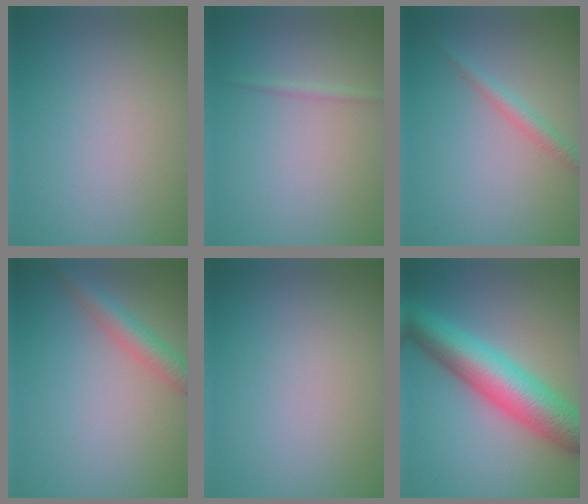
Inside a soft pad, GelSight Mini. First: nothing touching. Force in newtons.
{"total": 0.8, "press": 0.8, "slide": 0.0}
{"total": 1.7, "press": 1.7, "slide": 0.1}
{"total": 3.1, "press": 3.1, "slide": 0.1}
{"total": 0.0}
{"total": 9.0, "press": 9.0, "slide": 0.2}